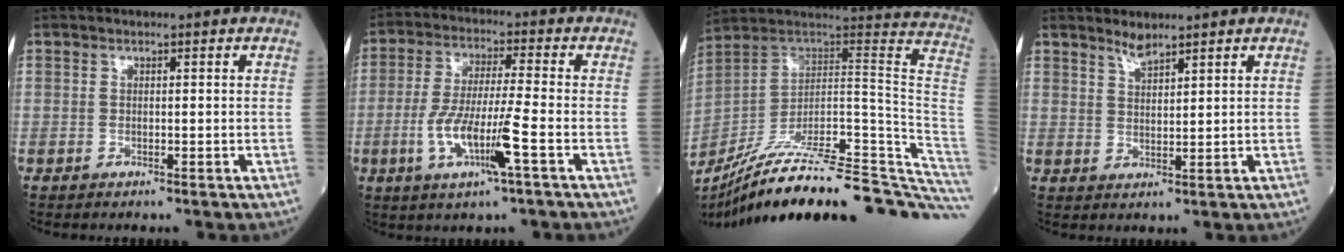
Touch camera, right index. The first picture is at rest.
{"total": 10.2, "force": [-3.5, 0.4, 9.5], "torque": [-0.193, -0.007, -0.068]}
{"total": 34.4, "force": [-27.7, 3.8, 20.2], "torque": [-0.179, -0.005, -0.389]}
{"total": 2.5, "force": [2.3, 0.2, 1.0], "torque": [-0.019, -0.003, 0.045]}